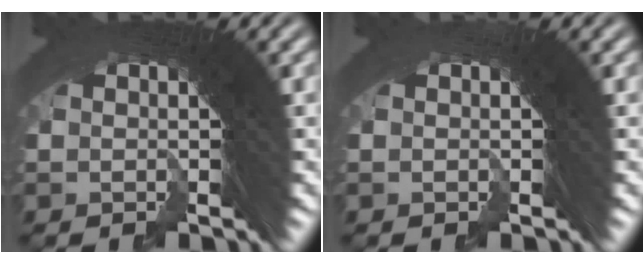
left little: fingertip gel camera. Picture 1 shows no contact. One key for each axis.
{"total": 0.7, "fx": -0.2, "fy": -0.4, "fz": -0.5, "tx": 0.003, "ty": -0.002, "tz": -0.003}